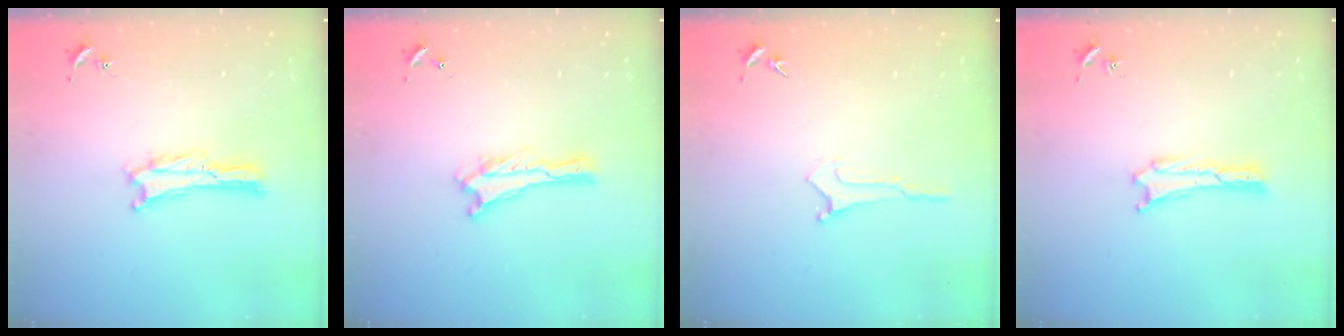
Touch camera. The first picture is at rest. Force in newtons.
{"total": 0.0}
{"total": 0.0}
{"total": 0.0}